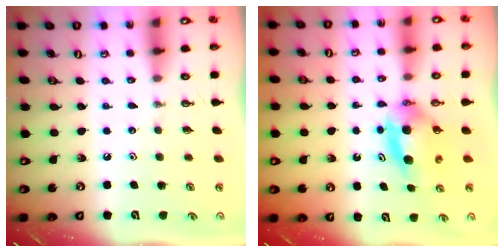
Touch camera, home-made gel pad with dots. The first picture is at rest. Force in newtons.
{"total": 7.0, "press": 6.3, "slide": 3.0}